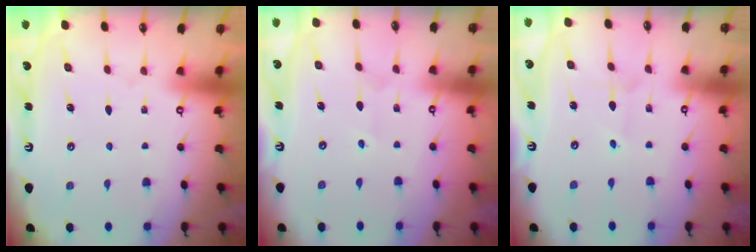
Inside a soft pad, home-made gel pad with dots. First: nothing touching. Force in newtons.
{"total": 2.5, "press": 2.4, "slide": 0.6}
{"total": 1.4, "press": 1.4, "slide": 0.1}